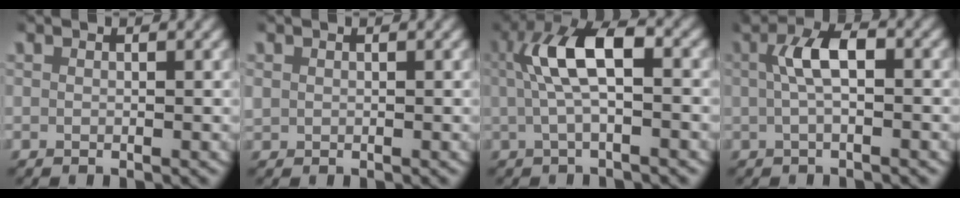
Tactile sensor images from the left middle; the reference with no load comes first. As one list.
[{"total": 1.0, "force": [0.2, 0.9, 0.3], "torque": [-0.015, 0.001, 0.006]}, {"total": 6.8, "force": [0.5, 2.8, 6.1], "torque": [-0.119, 0.011, 0.004]}, {"total": 3.5, "force": [0.1, 1.4, 3.3], "torque": [-0.064, 0.013, -0.004]}]